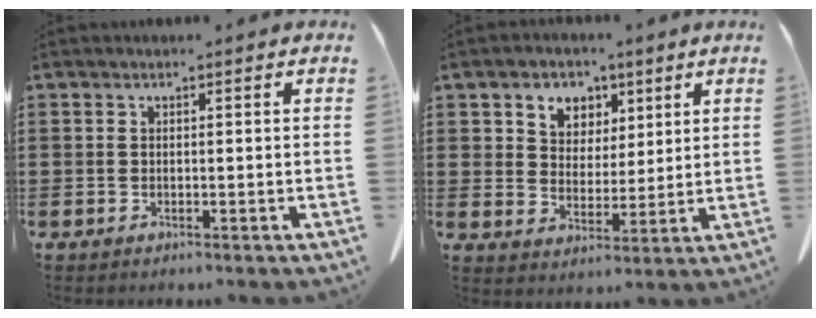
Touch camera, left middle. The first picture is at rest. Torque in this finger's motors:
{"motor_torque": [0.58, 0.61, 0.12, 0.04]}